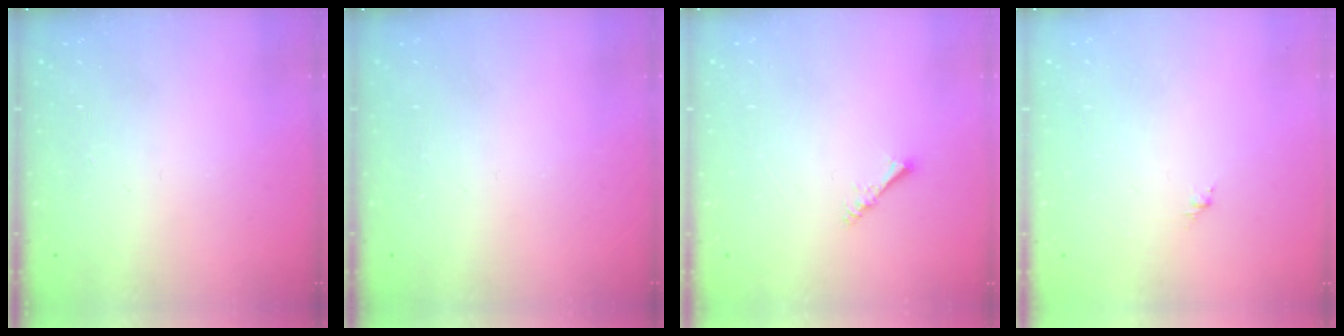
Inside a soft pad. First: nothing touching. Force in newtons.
{"total": 0.0}
{"total": 1.6, "press": 1.5, "slide": 0.3}
{"total": 1.3, "press": 1.2, "slide": 0.5}